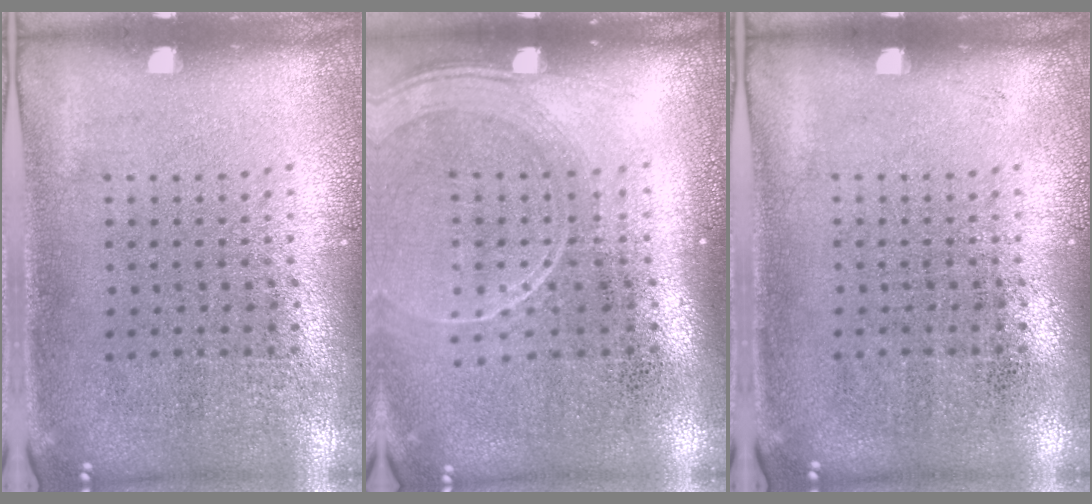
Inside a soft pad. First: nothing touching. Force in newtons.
{"total": 1.6, "press": 1.4, "slide": 0.8}
{"total": 0.0}